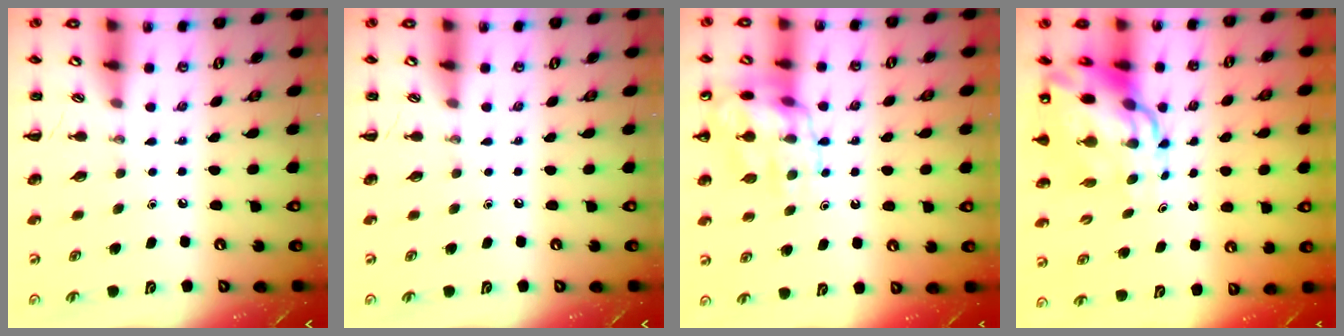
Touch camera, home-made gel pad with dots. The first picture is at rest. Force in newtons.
{"total": 0.0}
{"total": 14.6, "press": 14.5, "slide": 1.3}
{"total": 13.6, "press": 13.0, "slide": 3.8}